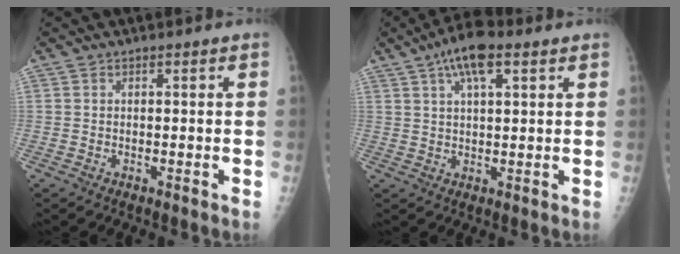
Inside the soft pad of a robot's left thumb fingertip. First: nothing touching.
{"total": 8.7, "force": [4.6, 3.3, 6.6], "torque": [-0.104, 0.002, 0.077]}